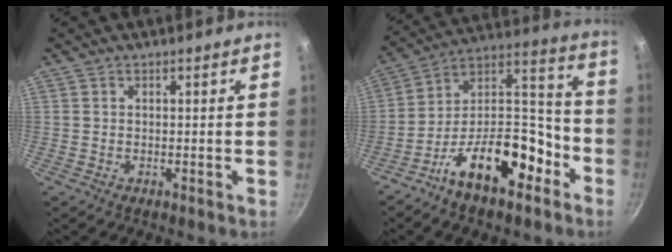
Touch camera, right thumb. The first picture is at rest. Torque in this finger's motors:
{"motor_torque": [1.84, 1.92, 1.46, -1.31, 0.17]}